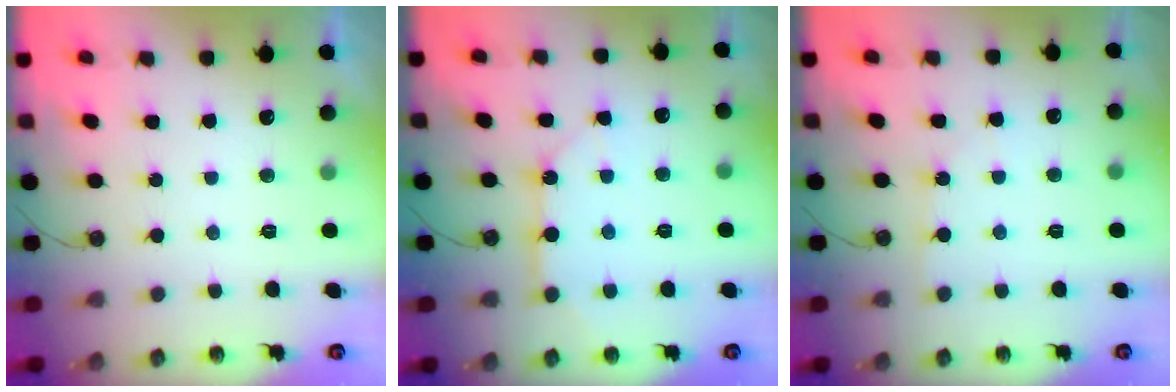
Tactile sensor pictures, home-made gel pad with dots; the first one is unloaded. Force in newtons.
{"total": 10.8, "press": 10.7, "slide": 1.0}
{"total": 3.5, "press": 3.5, "slide": 0.5}